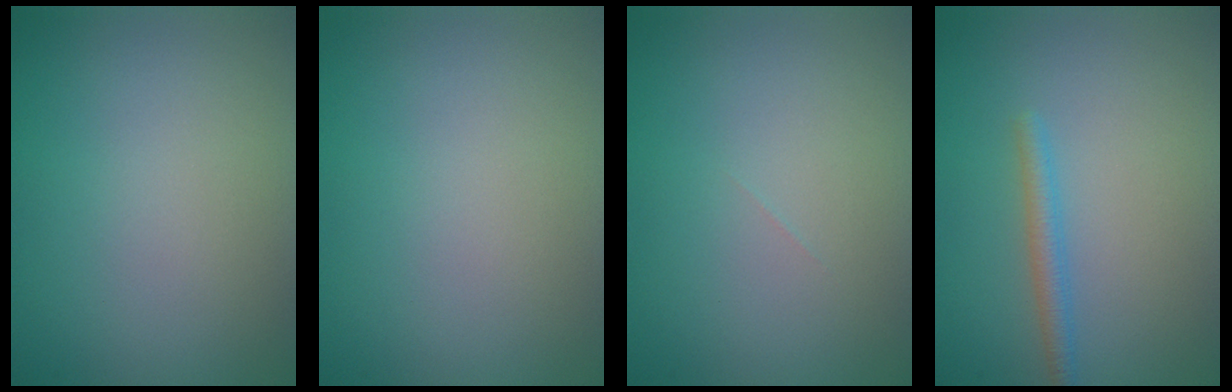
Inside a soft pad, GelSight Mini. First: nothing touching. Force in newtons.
{"total": 0.0}
{"total": 0.0}
{"total": 1.7, "press": 1.7, "slide": 0.1}